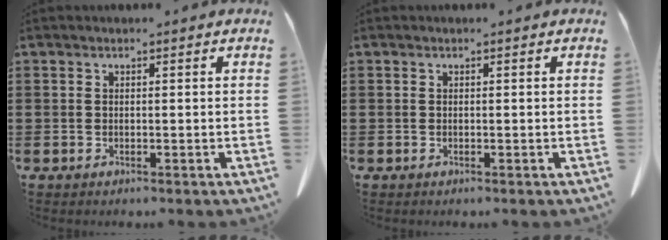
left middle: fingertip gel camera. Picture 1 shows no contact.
{"total": 0.0}